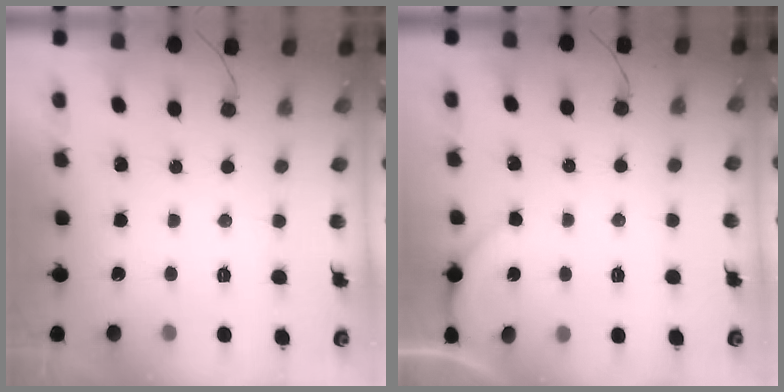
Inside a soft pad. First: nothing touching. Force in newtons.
{"total": 1.6, "press": 1.6, "slide": 0.2}